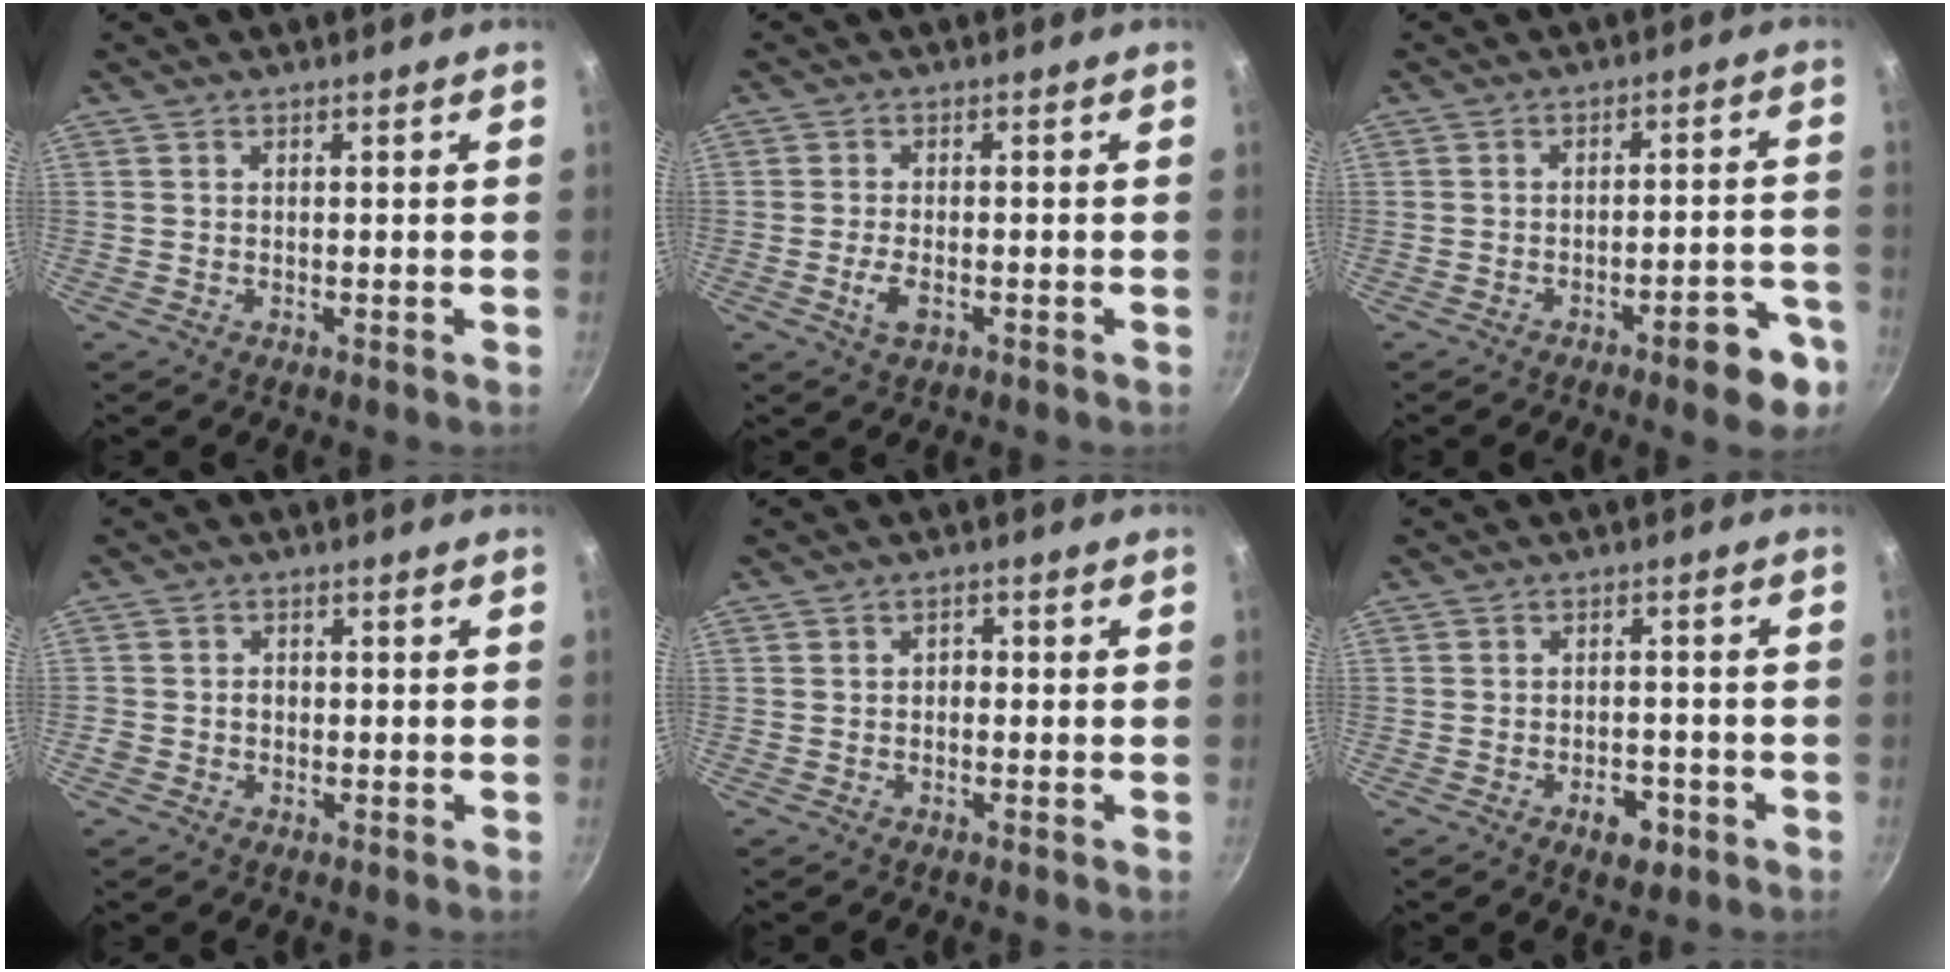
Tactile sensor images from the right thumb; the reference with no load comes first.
{"total": 3.2, "force": [-1.1, 1.6, 2.5], "torque": [-0.050, 0.004, -0.020]}
{"total": 8.2, "force": [-4.8, 2.2, 6.3], "torque": [-0.069, 0.036, -0.060]}
{"total": 2.2, "force": [-0.5, 1.9, 0.9], "torque": [-0.001, 0.010, -0.008]}
{"total": 1.4, "force": [-0.2, 1.1, 0.8], "torque": [0.000, 0.007, -0.009]}
{"total": 4.6, "force": [-2.4, 2.5, 3.0], "torque": [-0.030, 0.013, -0.034]}